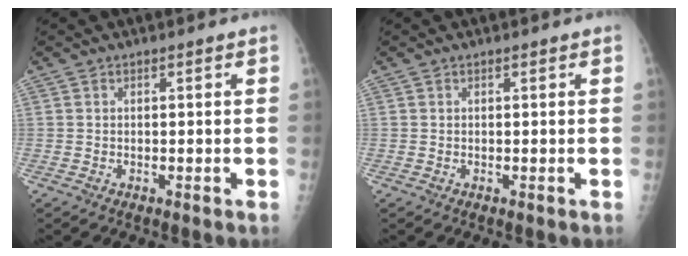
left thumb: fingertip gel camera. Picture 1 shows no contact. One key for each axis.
{"total": 0.0}